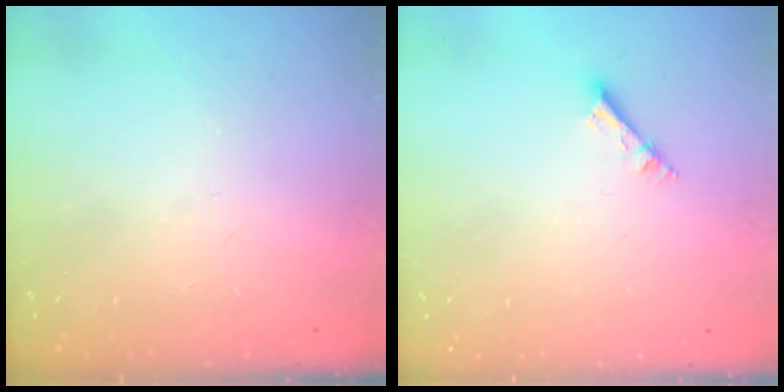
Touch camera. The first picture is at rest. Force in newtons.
{"total": 2.6, "press": 2.5, "slide": 0.2}